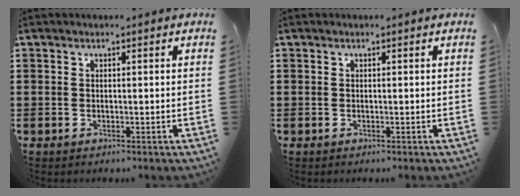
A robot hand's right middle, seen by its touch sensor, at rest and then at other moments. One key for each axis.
{"total": 0.0}